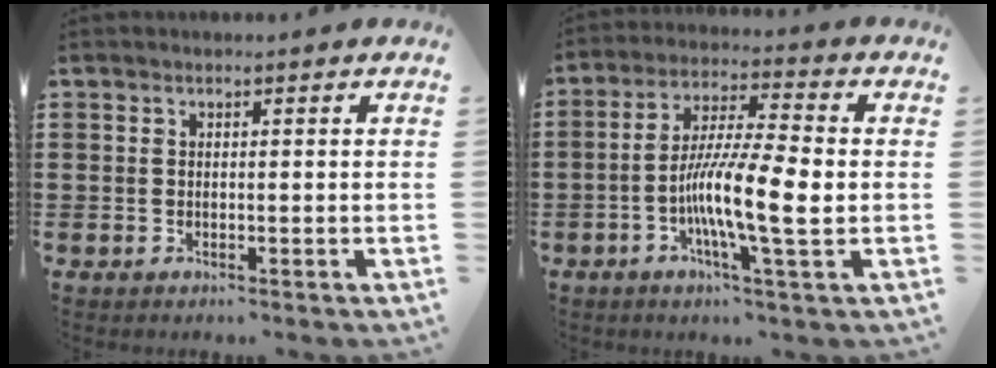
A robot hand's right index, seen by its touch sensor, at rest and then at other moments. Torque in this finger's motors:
{"motor_torque": [0.92, 0.04, 0.91, 0.19]}